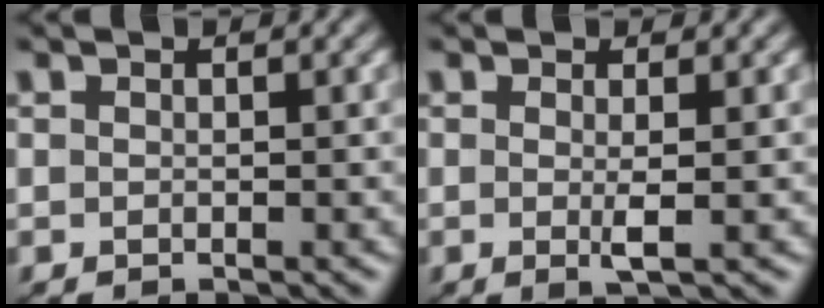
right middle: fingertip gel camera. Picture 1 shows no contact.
{"total": 1.7, "force": [0.0, 0.1, 1.7], "torque": [-0.035, -0.004, -0.003]}